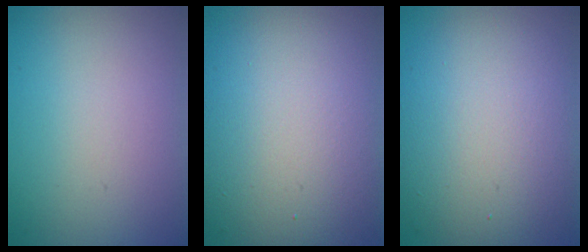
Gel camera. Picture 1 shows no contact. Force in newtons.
{"total": 13.5, "press": 13.5, "slide": 0.5}
{"total": 10.7, "press": 10.6, "slide": 1.3}